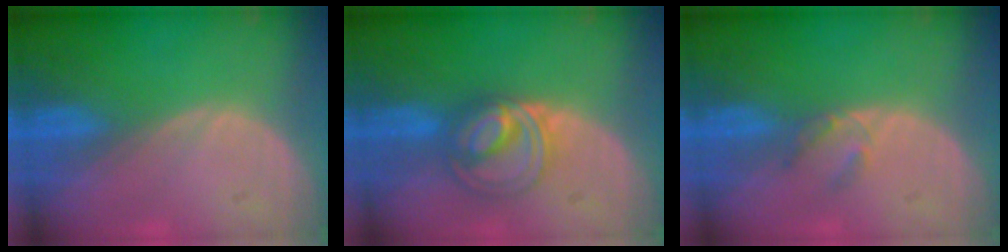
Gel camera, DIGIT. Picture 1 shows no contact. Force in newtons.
{"total": 6.3, "press": 6.3, "slide": 0.1}
{"total": 2.3, "press": 2.0, "slide": 1.1}